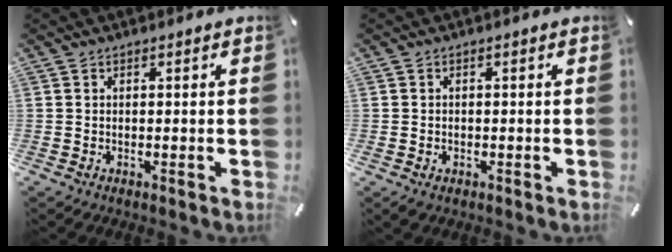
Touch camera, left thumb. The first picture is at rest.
{"total": 1.0, "force": [-0.3, 0.8, 0.5], "torque": [-0.012, 0.002, -0.008]}